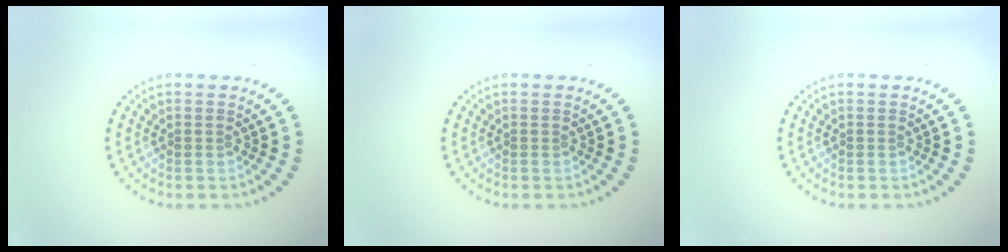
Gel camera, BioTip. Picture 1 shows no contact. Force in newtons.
{"total": 0.0}
{"total": 0.0}